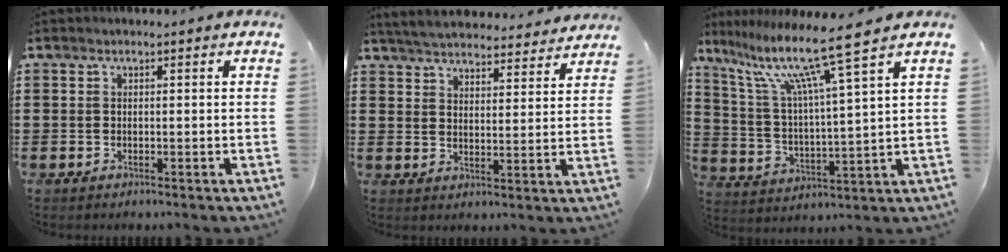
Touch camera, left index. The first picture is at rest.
{"total": 5.0, "force": [4.9, 0.3, 0.6], "torque": [-0.034, -0.028, 0.086]}
{"total": 11.4, "force": [8.5, 0.1, 7.7], "torque": [-0.177, -0.040, 0.137]}